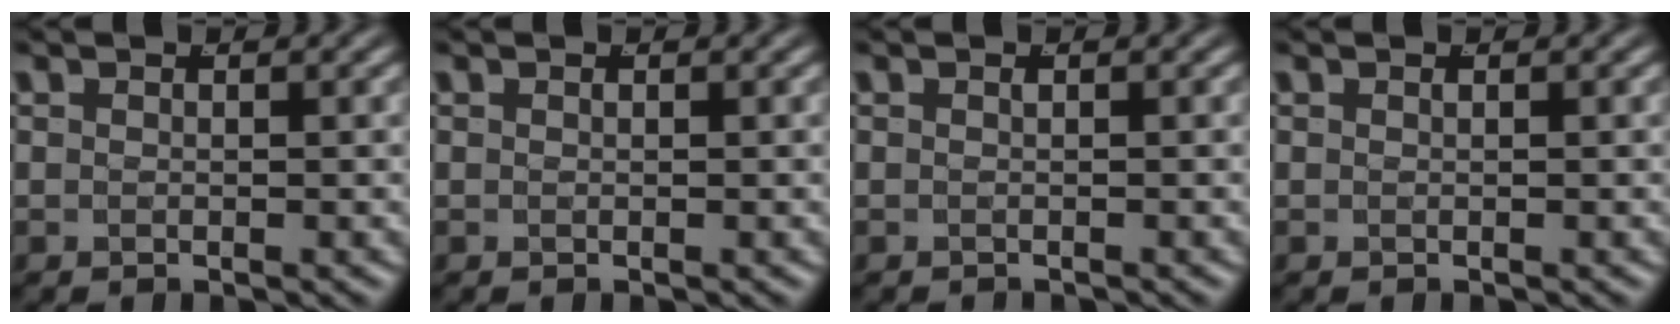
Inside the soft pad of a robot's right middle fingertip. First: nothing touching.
{"total": 0.0}
{"total": 0.9, "force": [-0.9, -0.1, 0.1], "torque": [-0.005, -0.008, -0.009]}
{"total": 0.0}